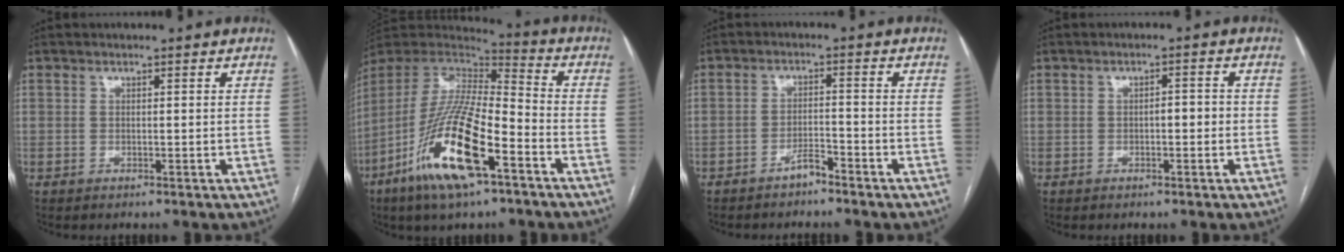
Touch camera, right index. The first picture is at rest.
{"total": 20.4, "force": [-9.9, 4.2, 17.3], "torque": [-0.380, -0.038, -0.184]}
{"total": 3.3, "force": [-2.9, 0.8, 1.3], "torque": [-0.021, 0.002, -0.051]}
{"total": 2.2, "force": [-0.4, 0.8, 2.0], "torque": [-0.026, 0.007, -0.006]}